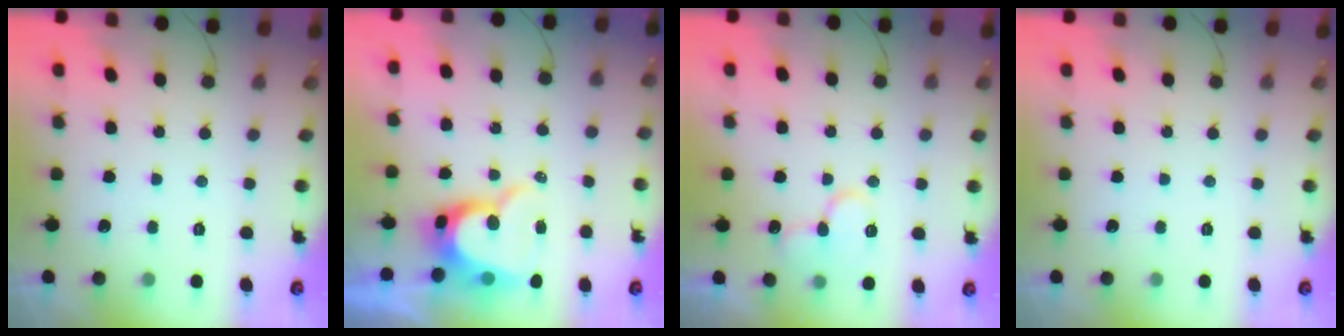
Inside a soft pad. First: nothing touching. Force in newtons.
{"total": 12.1, "press": 12.0, "slide": 1.3}
{"total": 11.5, "press": 11.4, "slide": 1.4}
{"total": 0.0}